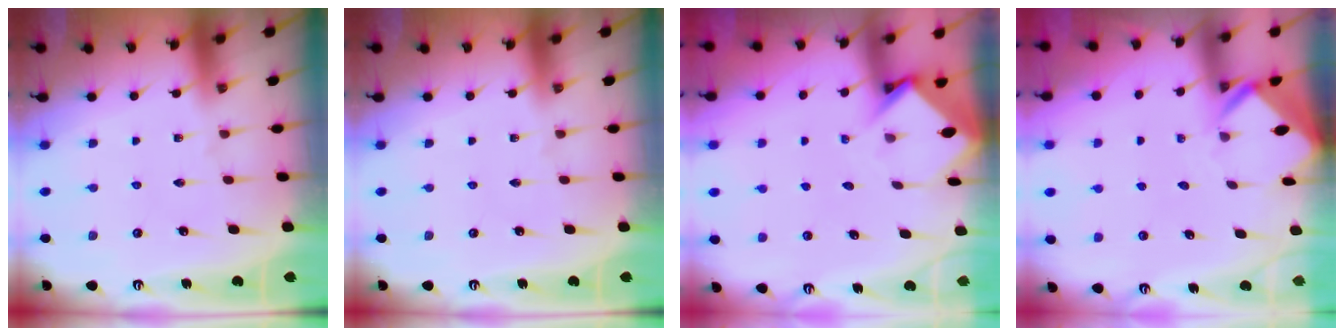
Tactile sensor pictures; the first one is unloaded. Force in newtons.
{"total": 0.0}
{"total": 3.8, "press": 3.8, "slide": 0.2}
{"total": 2.8, "press": 2.8, "slide": 0.2}